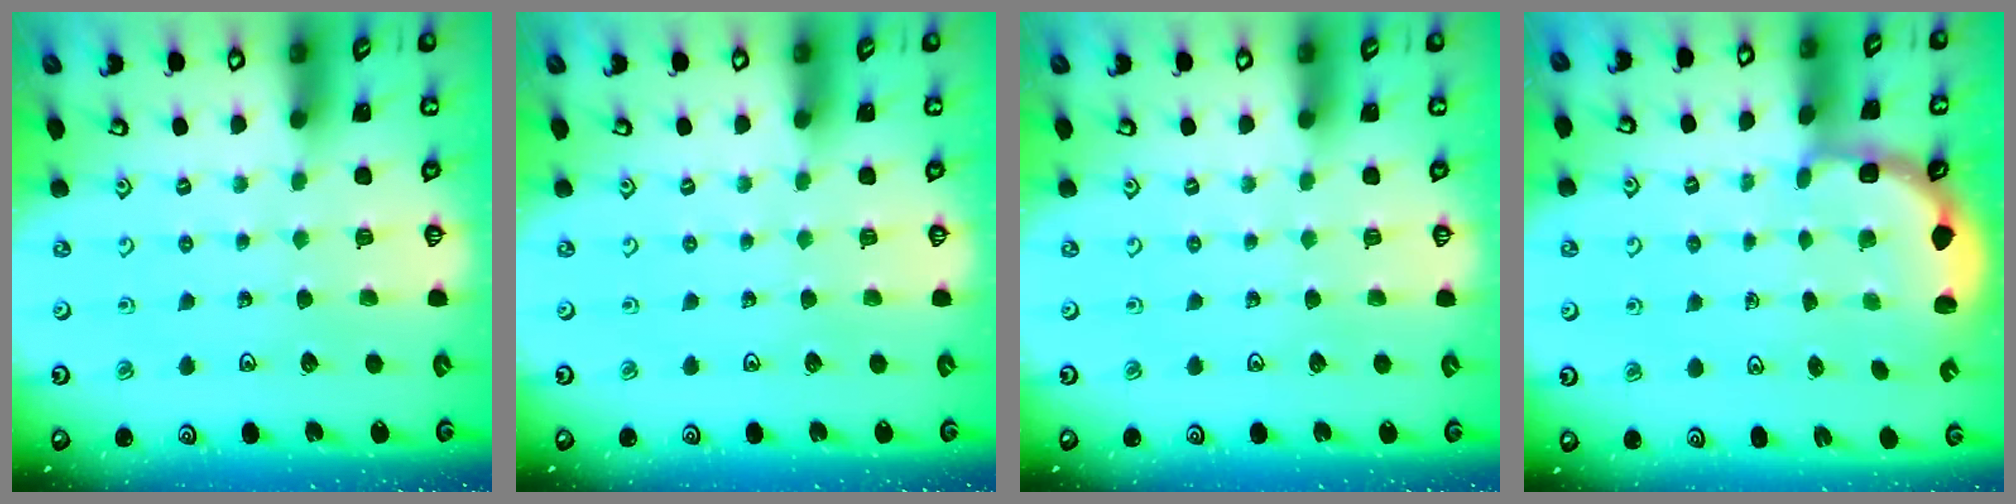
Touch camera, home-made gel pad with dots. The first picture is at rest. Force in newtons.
{"total": 0.0}
{"total": 0.0}
{"total": 2.7, "press": 2.3, "slide": 1.4}